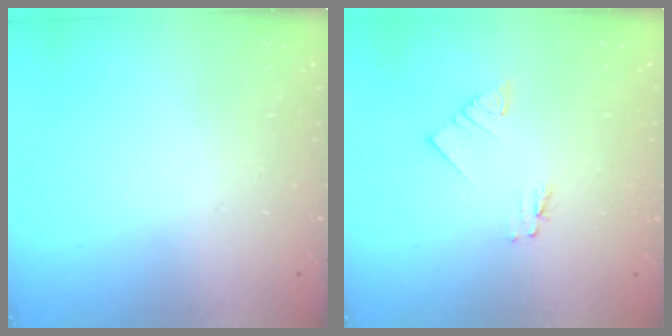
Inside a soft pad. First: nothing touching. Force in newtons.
{"total": 1.2, "press": 1.2, "slide": 0.1}